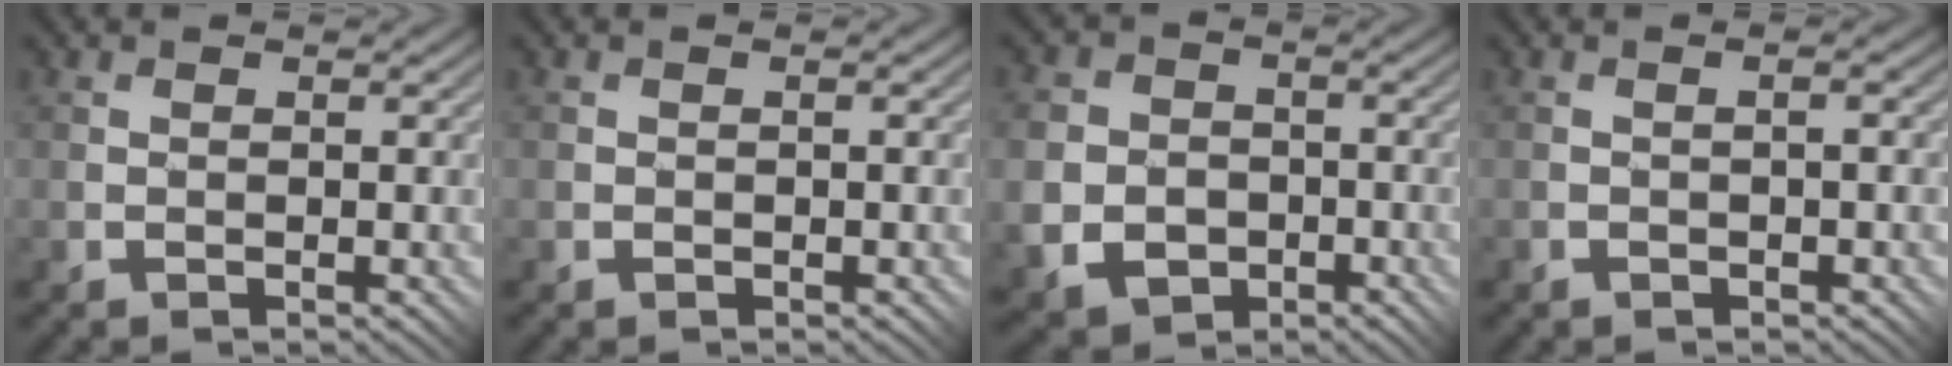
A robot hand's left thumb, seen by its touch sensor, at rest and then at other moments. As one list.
[{"total": 0.8, "force": [-0.3, 0.5, 0.5], "torque": [-0.007, -0.002, -0.003]}, {"total": 8.1, "force": [-2.4, 7.1, 3.2], "torque": [-0.101, -0.029, -0.058]}, {"total": 1.7, "force": [-0.5, 0.4, 1.6], "torque": [-0.028, 0.002, -0.004]}]